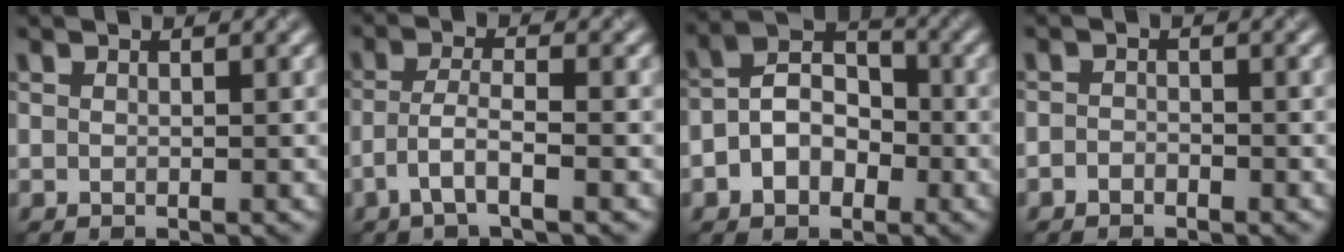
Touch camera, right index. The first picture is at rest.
{"total": 2.7, "force": [-1.5, 0.3, 2.2], "torque": [-0.049, 0.011, -0.037]}
{"total": 4.5, "force": [-1.3, 3.4, 2.7], "torque": [-0.048, 0.015, -0.033]}
{"total": 0.8, "force": [-0.7, 0.4, 0.0], "torque": [-0.002, 0.008, -0.020]}